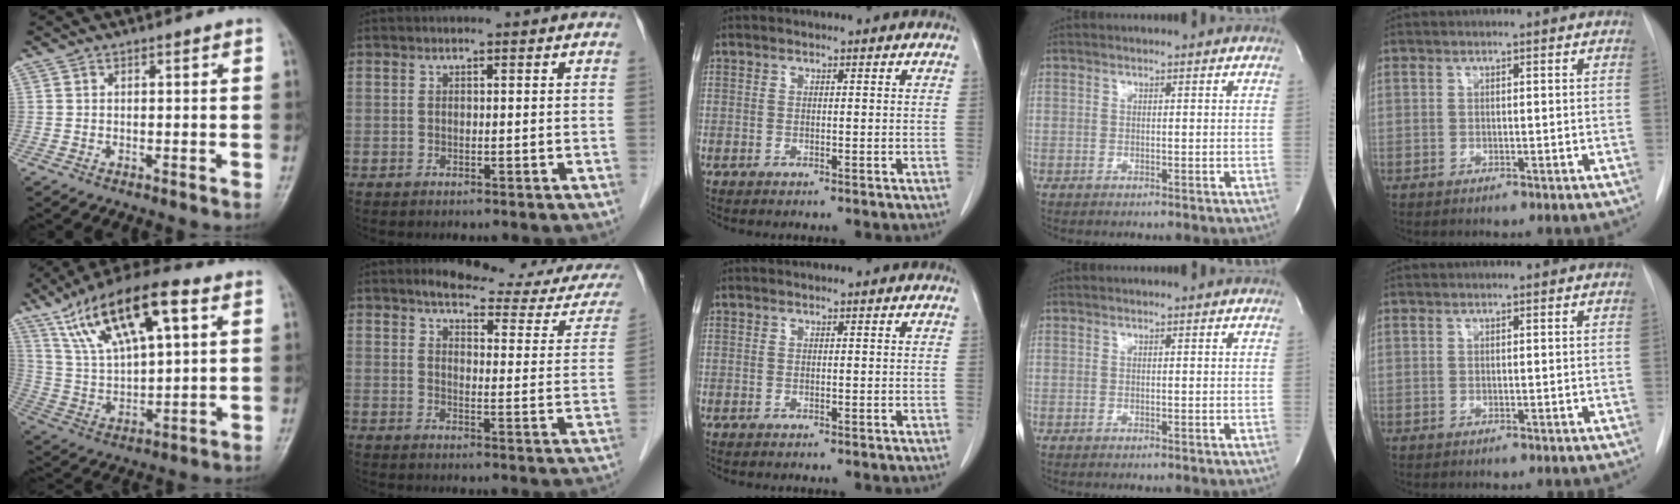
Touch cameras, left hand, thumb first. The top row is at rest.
{"thumb": {"total": 19.0, "force": [9.0, 7.1, 15.1], "torque": [-0.250, -0.006, 0.164]}, "index": {"total": 17.1, "force": [15.7, 2.7, 6.2], "torque": [-0.057, -0.045, 0.169]}}